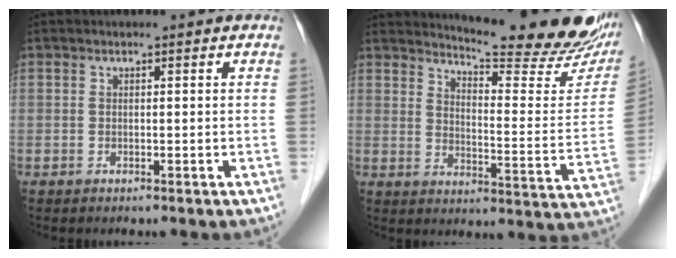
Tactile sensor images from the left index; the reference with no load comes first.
{"total": 21.4, "force": [19.0, 2.8, 9.5], "torque": [-0.130, -0.081, 0.233]}